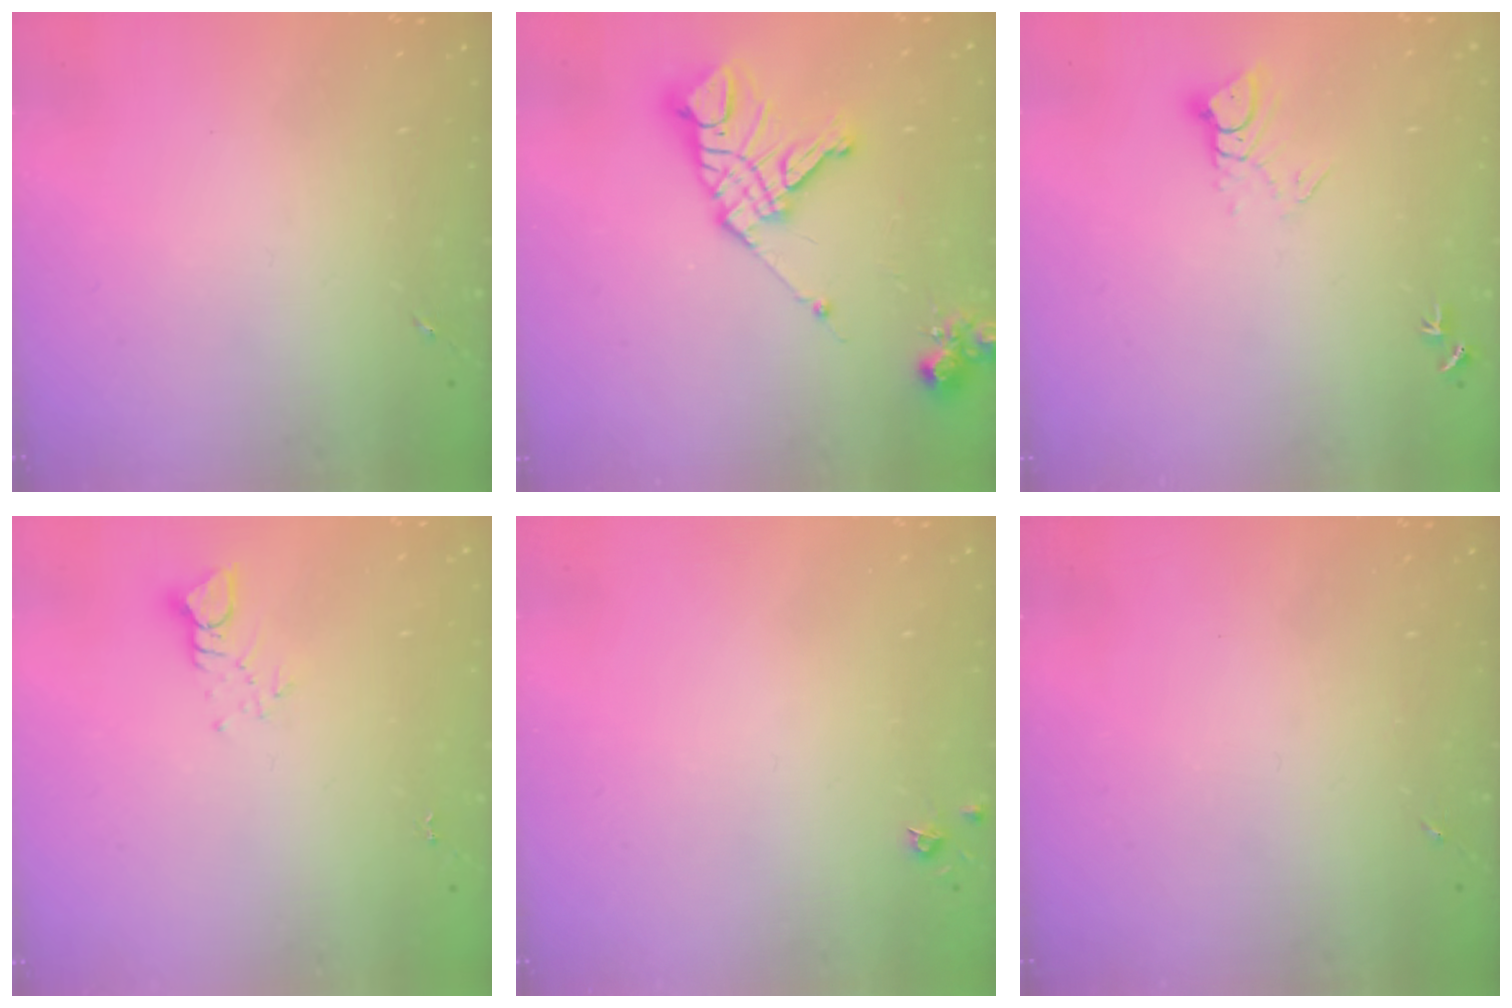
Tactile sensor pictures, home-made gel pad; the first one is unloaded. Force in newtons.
{"total": 16.3, "press": 16.2, "slide": 1.8}
{"total": 5.1, "press": 5.1, "slide": 0.3}
{"total": 3.8, "press": 3.8, "slide": 0.2}
{"total": 3.8, "press": 3.8, "slide": 0.5}
{"total": 0.0}